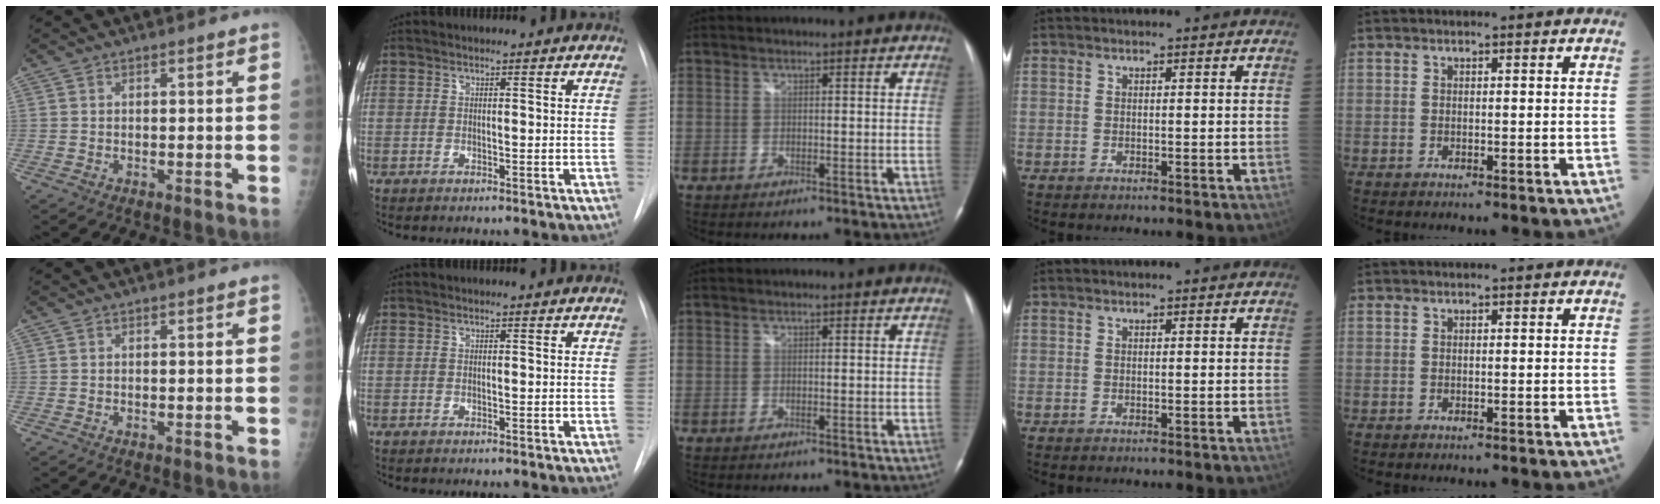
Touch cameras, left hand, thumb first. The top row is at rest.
{}